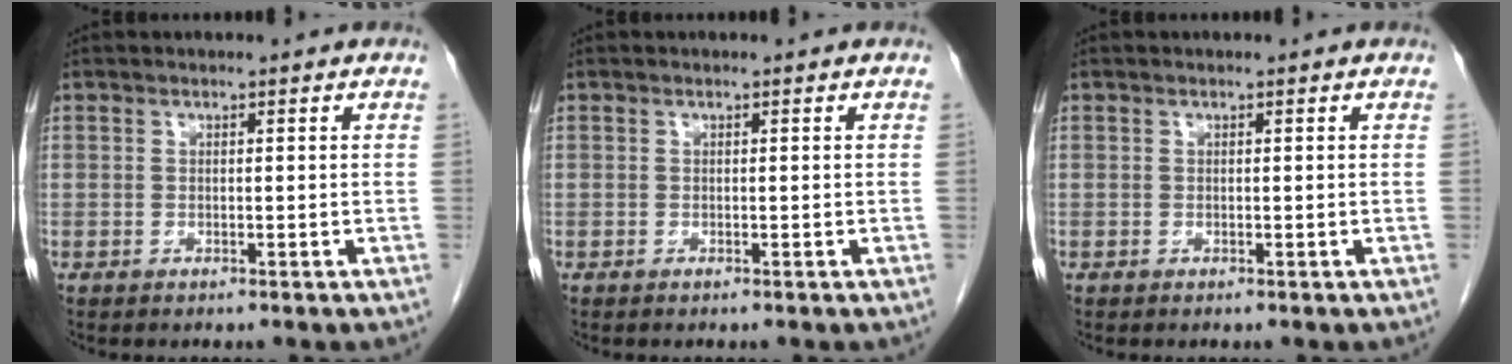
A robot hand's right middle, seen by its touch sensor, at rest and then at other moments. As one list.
[{"total": 0.0}, {"total": 0.0}]